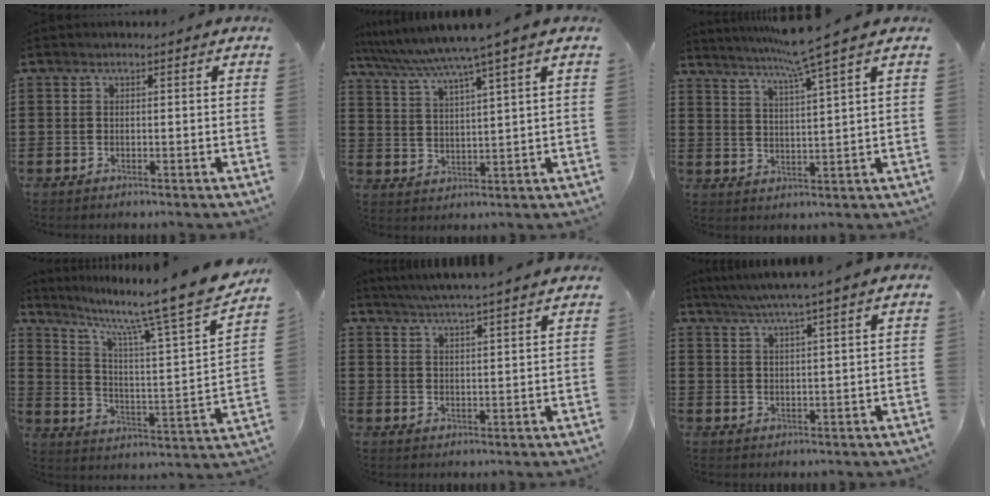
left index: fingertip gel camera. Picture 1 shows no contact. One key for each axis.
{"total": 5.7, "fx": 4.6, "fy": -1.0, "fz": 3.2, "tx": -0.081, "ty": -0.030, "tz": 0.073}
{"total": 6.6, "fx": 5.2, "fy": -1.5, "fz": 3.8, "tx": -0.090, "ty": -0.023, "tz": 0.086}
{"total": 11.7, "fx": 9.6, "fy": -0.2, "fz": 6.7, "tx": -0.141, "ty": -0.077, "tz": 0.145}
{"total": 4.3, "fx": 4.0, "fy": -0.9, "fz": 1.4, "tx": -0.039, "ty": -0.019, "tz": 0.070}
{"total": 4.1, "fx": 3.3, "fy": -0.7, "fz": 2.4, "tx": -0.054, "ty": -0.012, "tz": 0.056}